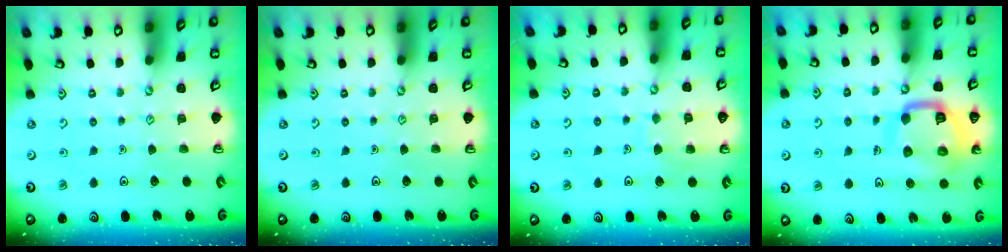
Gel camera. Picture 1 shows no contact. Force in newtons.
{"total": 0.0}
{"total": 6.1, "press": 6.1, "slide": 0.3}
{"total": 14.4, "press": 14.3, "slide": 1.5}